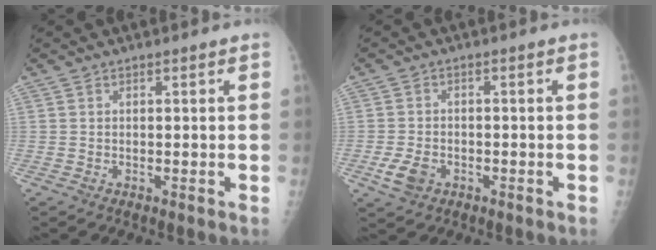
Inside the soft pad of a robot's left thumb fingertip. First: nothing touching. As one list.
[{"total": 4.4, "force": [-2.0, 3.1, 2.4], "torque": [-0.044, 0.004, -0.032]}]